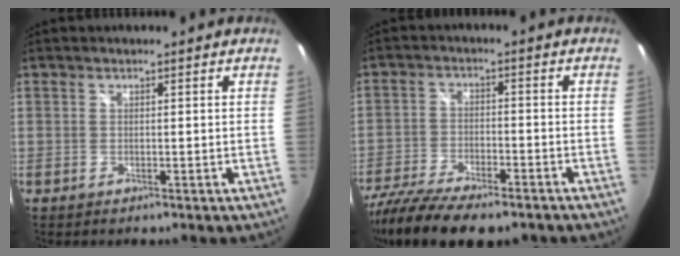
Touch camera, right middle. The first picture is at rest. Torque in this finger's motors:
{"motor_torque": [2.14, 0.00, 0.36, 0.10]}